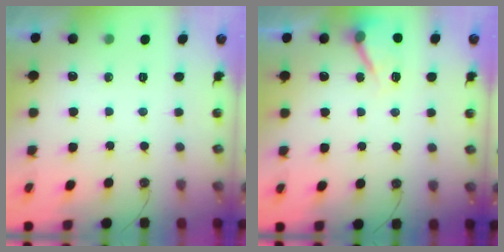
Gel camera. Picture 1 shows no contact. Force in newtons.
{"total": 8.9, "press": 8.8, "slide": 1.5}